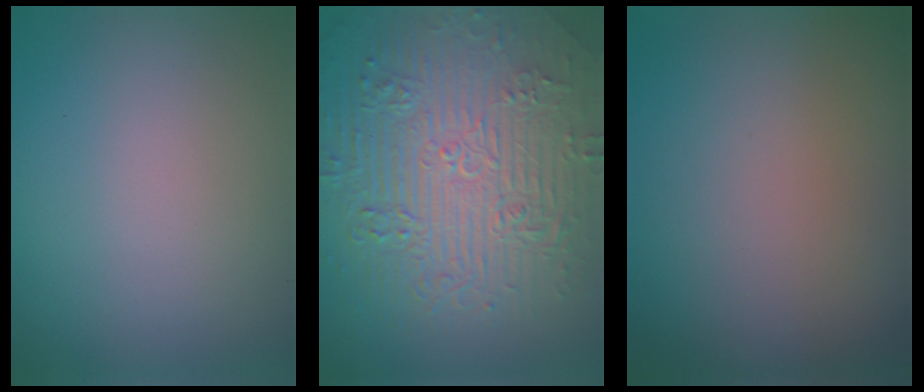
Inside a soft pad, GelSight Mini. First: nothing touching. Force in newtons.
{"total": 11.0, "press": 7.4, "slide": 8.2}
{"total": 0.0}